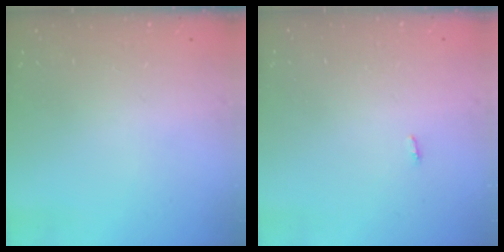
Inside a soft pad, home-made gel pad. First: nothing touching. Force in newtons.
{"total": 2.8, "press": 1.8, "slide": 2.2}